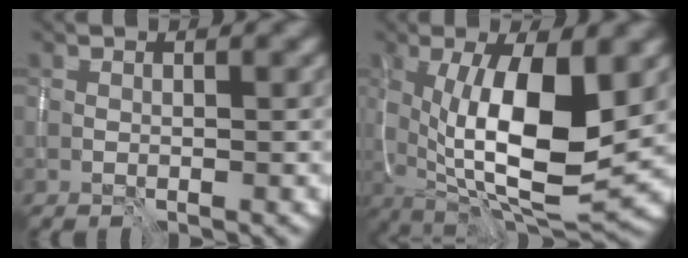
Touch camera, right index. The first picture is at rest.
{"total": 12.1, "force": [0.3, 4.3, 11.3], "torque": [-0.180, -0.012, 0.004]}